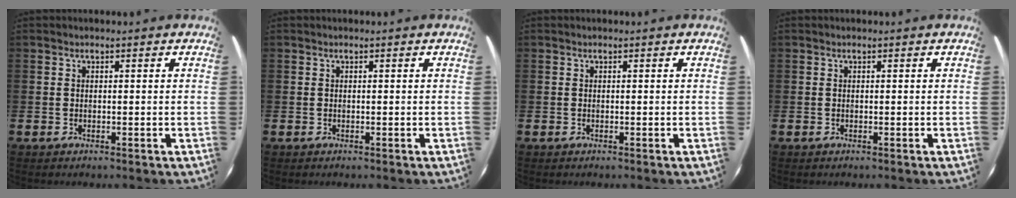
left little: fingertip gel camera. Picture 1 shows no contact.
{"total": 0.0}
{"total": 0.0}
{"total": 0.0}